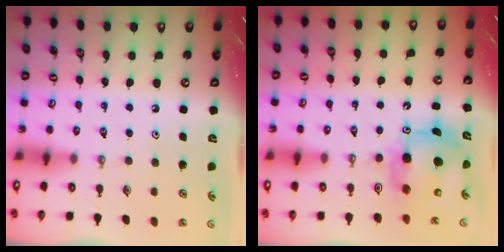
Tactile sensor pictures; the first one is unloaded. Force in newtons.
{"total": 8.8, "press": 8.7, "slide": 1.0}